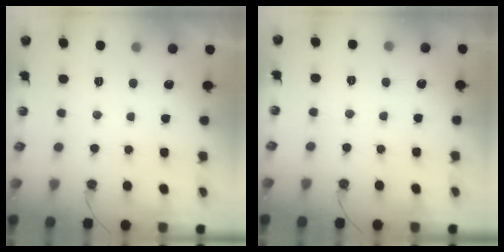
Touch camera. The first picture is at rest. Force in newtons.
{"total": 3.4, "press": 3.4, "slide": 0.6}